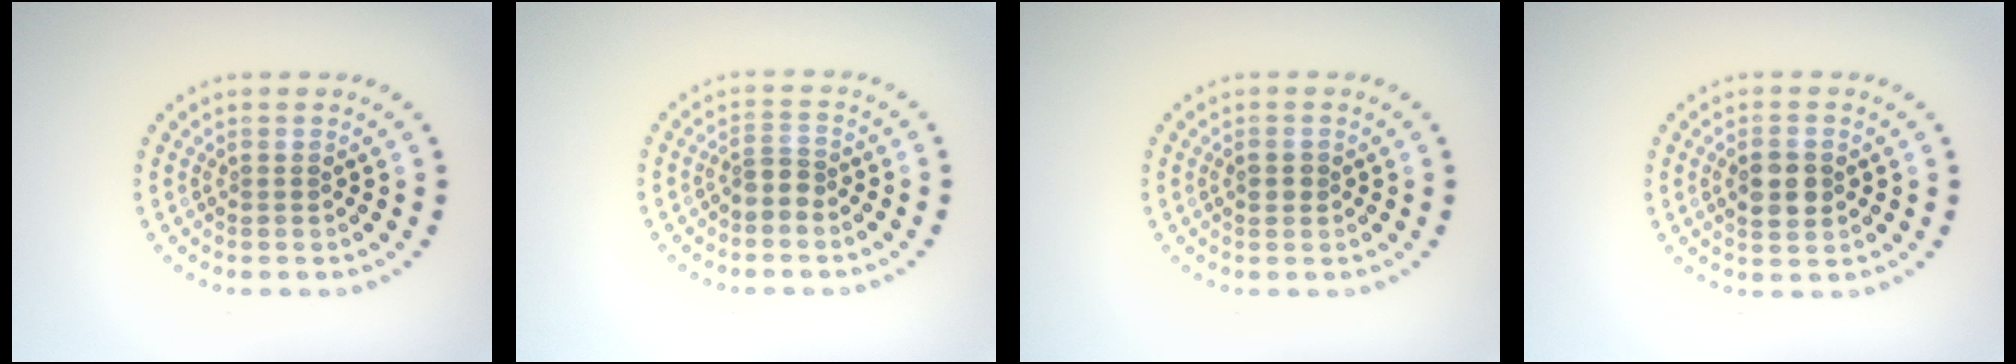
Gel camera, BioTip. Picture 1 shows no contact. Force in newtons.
{"total": 1.8, "press": 1.3, "slide": 1.2}
{"total": 1.1, "press": 1.1, "slide": 0.1}
{"total": 3.0, "press": 3.0, "slide": 0.2}